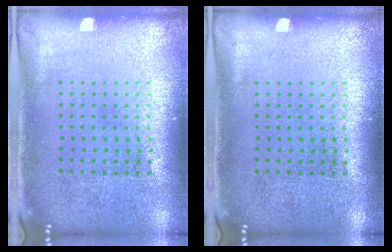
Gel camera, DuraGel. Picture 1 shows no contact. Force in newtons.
{"total": 0.0}